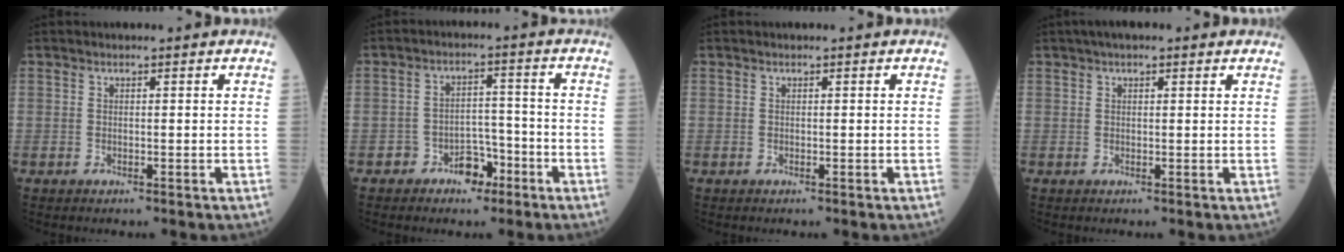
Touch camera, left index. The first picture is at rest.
{"total": 4.8, "force": [-3.0, 3.0, 2.2], "torque": [-0.032, 0.015, -0.049]}
{"total": 0.0}
{"total": 3.4, "force": [2.3, 1.0, 2.3], "torque": [-0.038, 0.024, 0.032]}